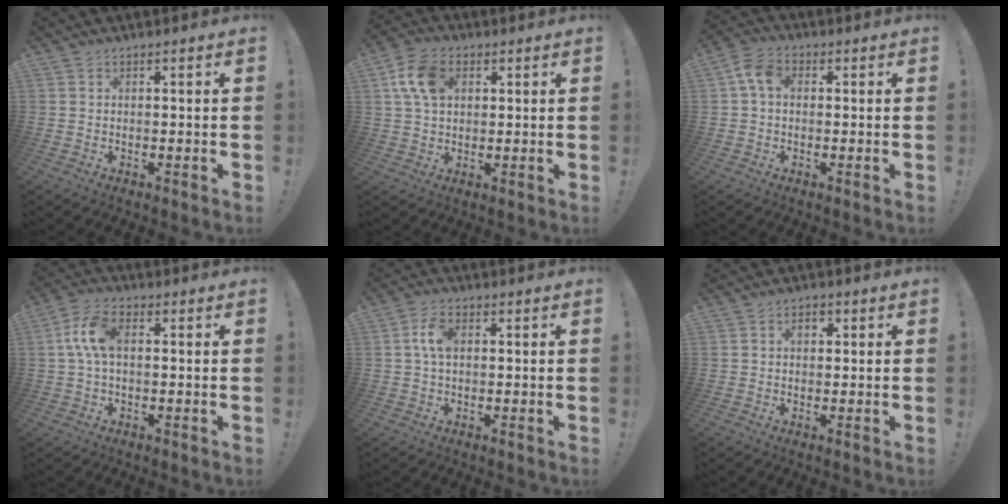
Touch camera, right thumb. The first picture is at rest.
{"total": 10.6, "force": [3.0, 7.3, 7.2], "torque": [-0.125, 0.012, 0.061]}
{"total": 6.5, "force": [0.9, 4.2, 4.8], "torque": [-0.099, 0.014, 0.021]}
{"total": 8.7, "force": [0.8, 4.5, 7.4], "torque": [-0.139, 0.009, 0.019]}
{"total": 5.8, "force": [0.9, 3.3, 4.7], "torque": [-0.078, 0.007, 0.017]}
{"total": 2.7, "force": [0.6, 1.8, 1.9], "torque": [-0.028, 0.003, 0.008]}